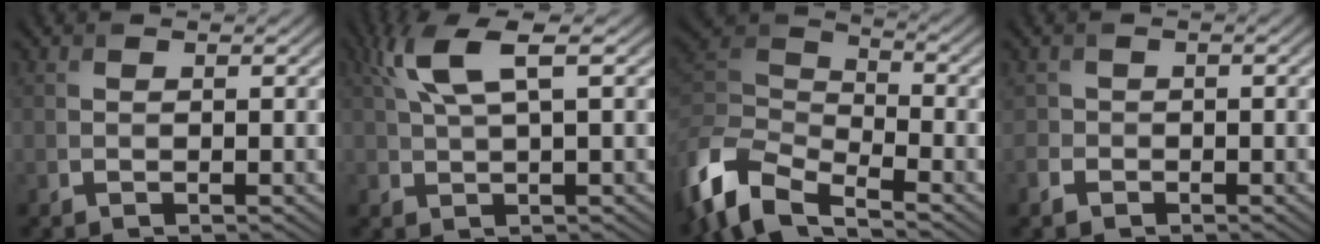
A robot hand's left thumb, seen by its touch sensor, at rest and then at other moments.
{"total": 5.0, "force": [2.5, 1.5, 4.0], "torque": [-0.097, 0.013, 0.046]}
{"total": 9.6, "force": [-6.9, 3.6, 5.7], "torque": [-0.125, -0.007, -0.154]}
{"total": 1.7, "force": [-1.2, 1.2, -0.2], "torque": [0.006, -0.003, -0.034]}